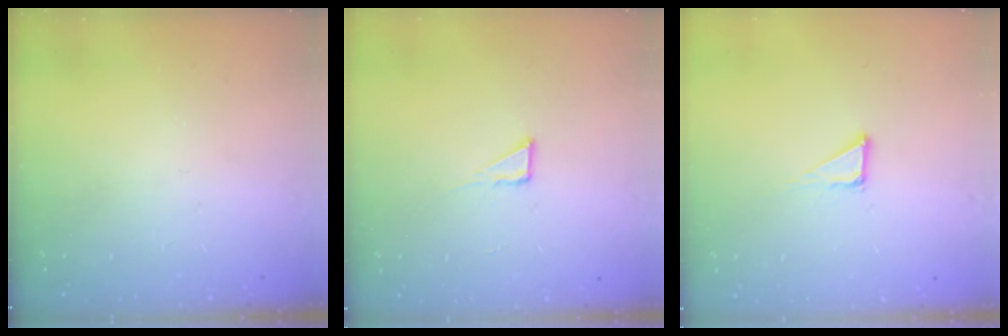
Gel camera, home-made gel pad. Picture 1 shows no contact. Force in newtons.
{"total": 3.6, "press": 3.6, "slide": 0.3}
{"total": 4.4, "press": 4.4, "slide": 0.1}